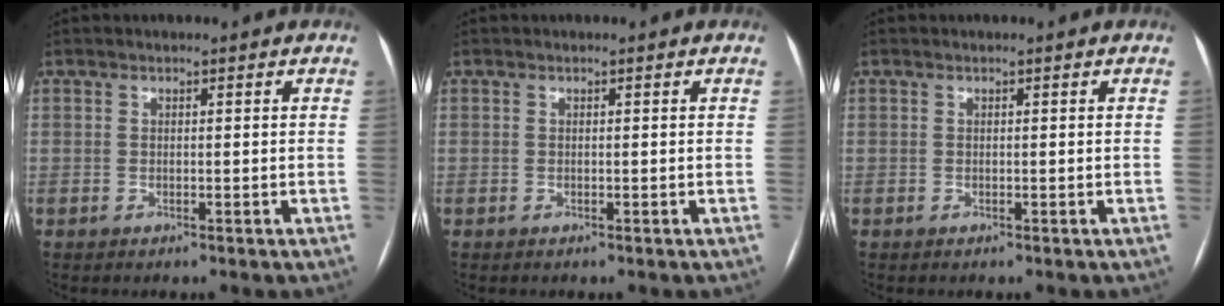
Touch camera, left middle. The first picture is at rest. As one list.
[{"total": 0.0}, {"total": 0.0}]